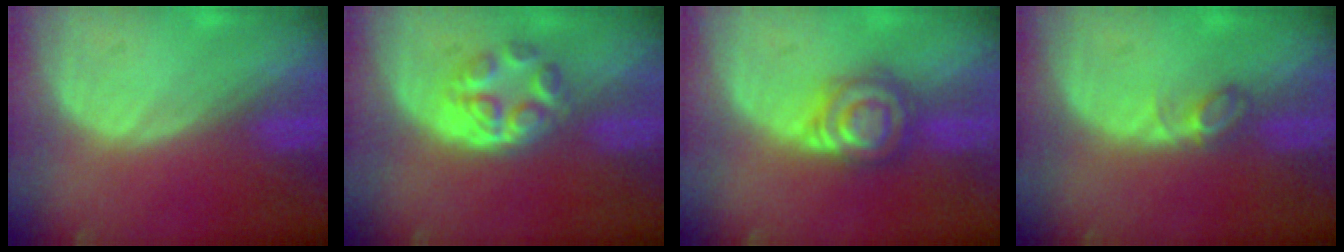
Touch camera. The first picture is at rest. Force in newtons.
{"total": 6.1, "press": 5.3, "slide": 3.2}
{"total": 6.4, "press": 6.3, "slide": 1.2}
{"total": 2.4, "press": 2.4, "slide": 0.4}